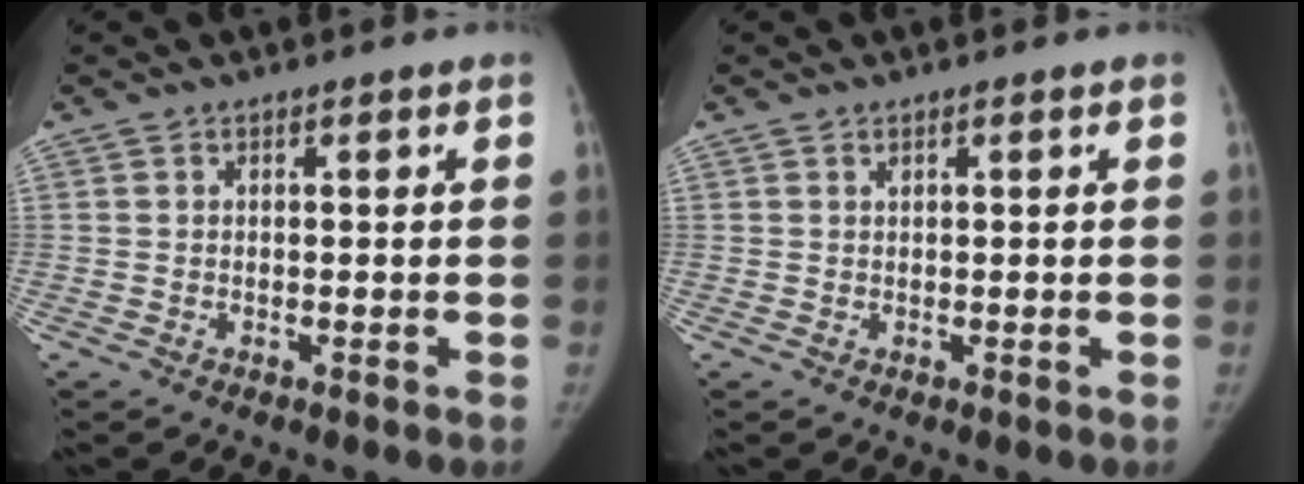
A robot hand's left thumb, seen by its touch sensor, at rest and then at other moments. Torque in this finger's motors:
{"motor_torque": [0.12, 0.04, -0.45, 0.24, 0.03]}